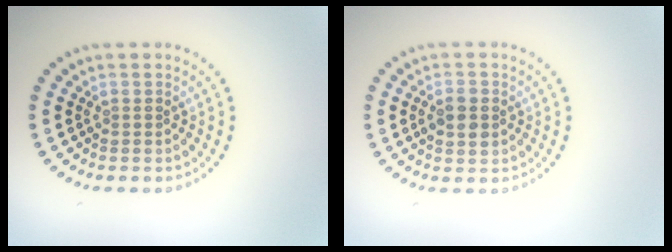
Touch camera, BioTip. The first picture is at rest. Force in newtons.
{"total": 2.5, "press": 2.5, "slide": 0.2}